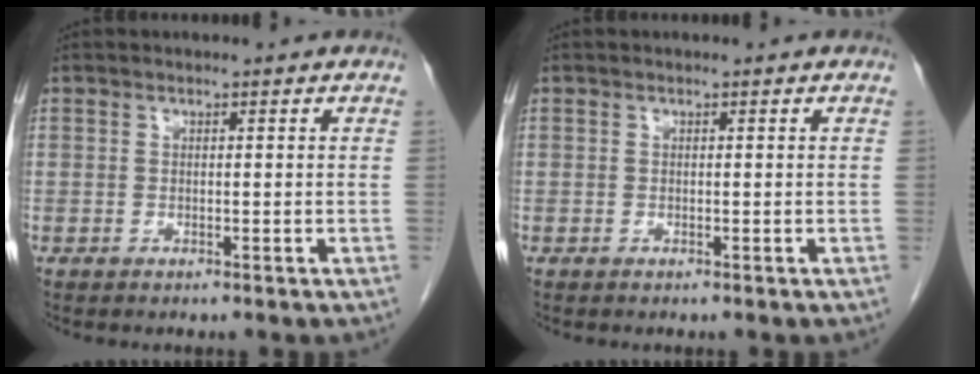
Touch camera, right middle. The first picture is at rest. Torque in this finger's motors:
{"motor_torque": [-0.07, 0.09, 0.02, 0.00]}